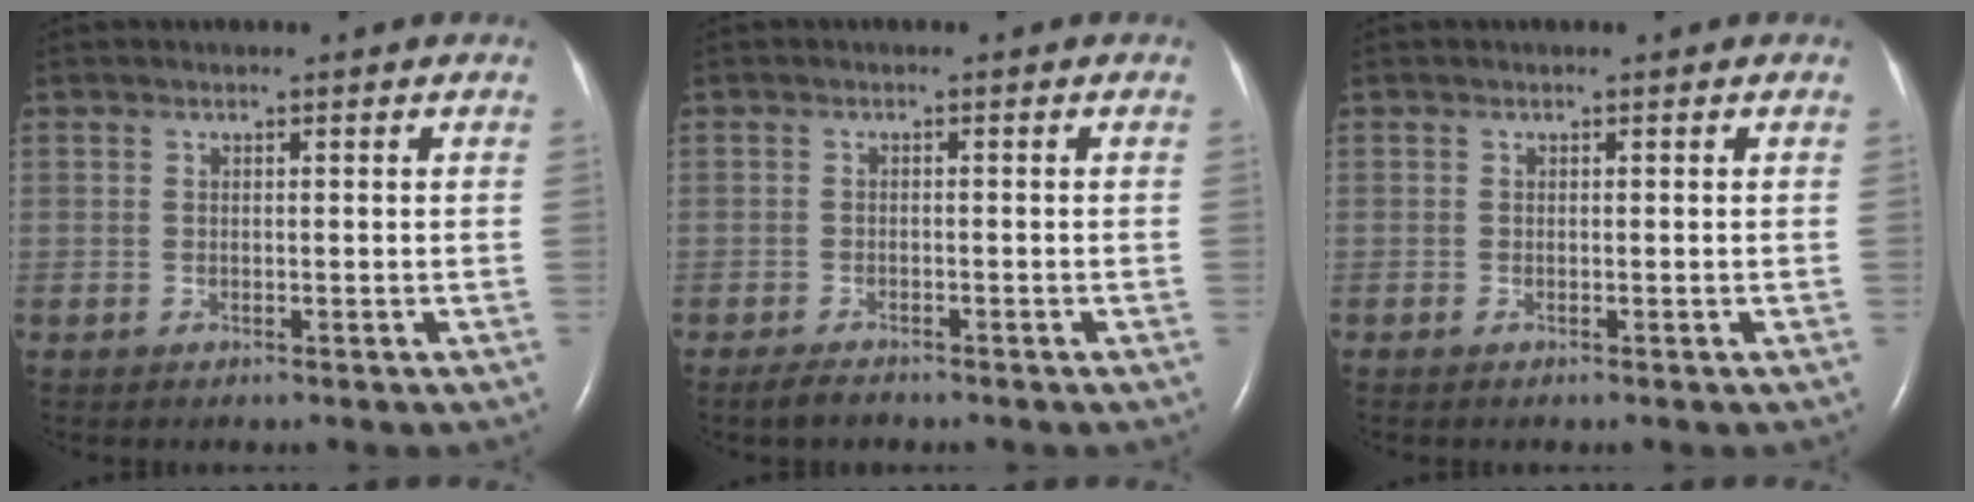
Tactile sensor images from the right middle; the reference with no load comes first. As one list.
[{"total": 2.2, "force": [-1.8, 0.6, 1.0], "torque": [-0.029, -0.005, -0.029]}, {"total": 0.0}]